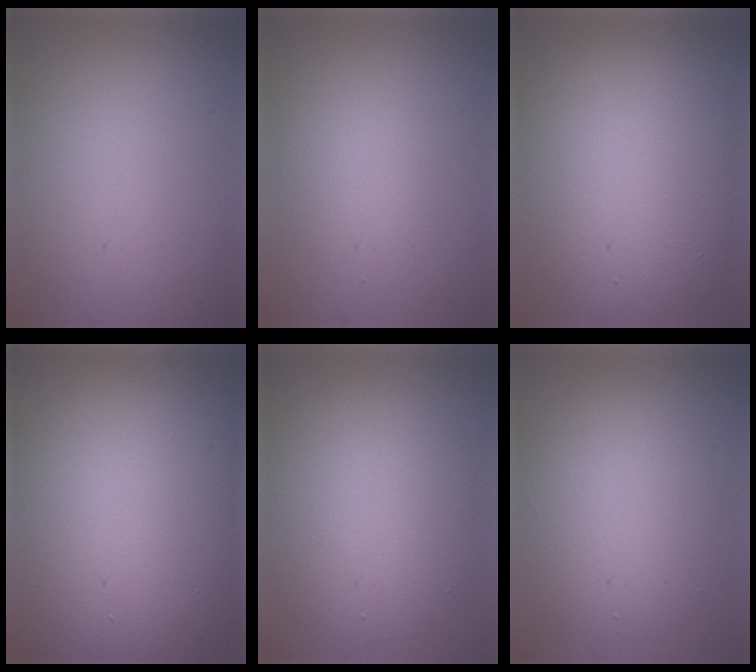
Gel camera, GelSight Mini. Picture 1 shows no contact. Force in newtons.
{"total": 2.1, "press": 2.1, "slide": 0.2}
{"total": 11.8, "press": 11.8, "slide": 0.8}
{"total": 21.1, "press": 21.1, "slide": 0.7}
{"total": 7.5, "press": 7.5, "slide": 0.3}
{"total": 5.8, "press": 5.8, "slide": 0.4}